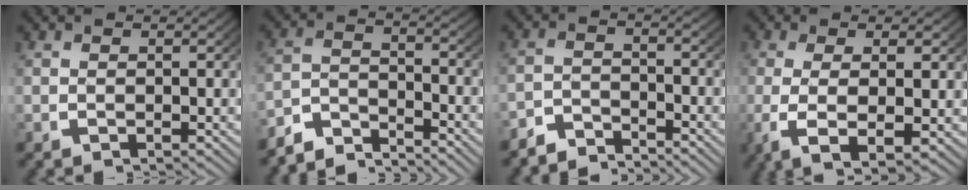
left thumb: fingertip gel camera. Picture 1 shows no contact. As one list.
[{"total": 5.3, "force": [-4.6, 1.8, 1.8], "torque": [-0.032, -0.012, -0.087]}, {"total": 3.6, "force": [-3.5, 0.7, 0.4], "torque": [-0.004, -0.007, -0.072]}, {"total": 6.7, "force": [-1.5, 2.7, 6.0], "torque": [-0.139, -0.029, -0.007]}]